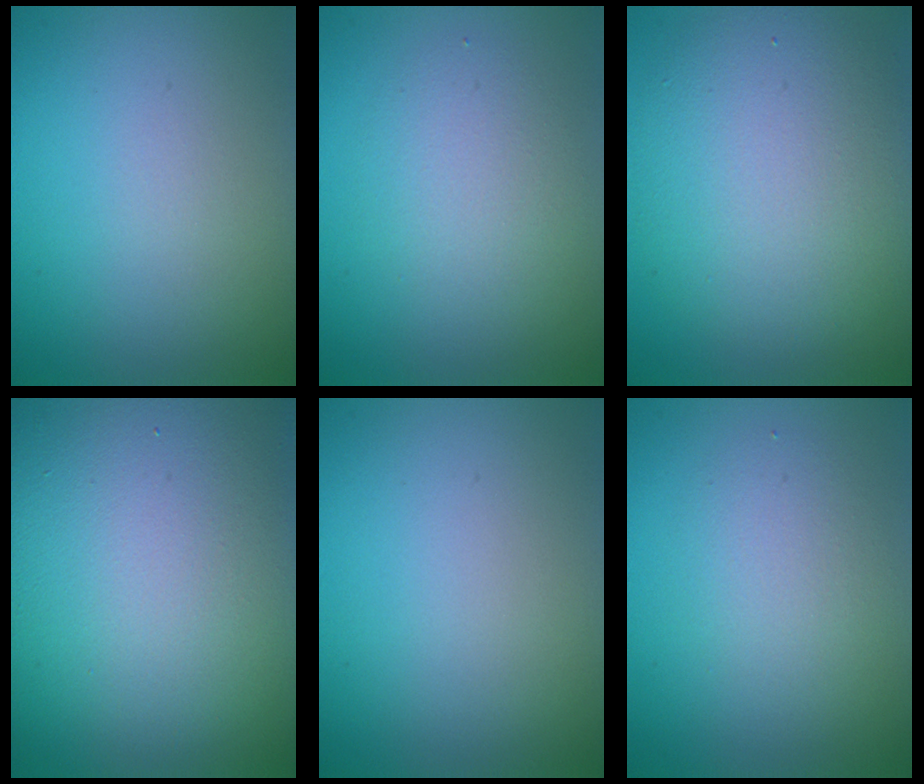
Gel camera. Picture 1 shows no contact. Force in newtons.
{"total": 2.6, "press": 2.6, "slide": 0.2}
{"total": 8.0, "press": 8.0, "slide": 0.2}
{"total": 22.2, "press": 22.2, "slide": 1.0}
{"total": 0.0}
{"total": 2.4, "press": 2.4, "slide": 0.1}